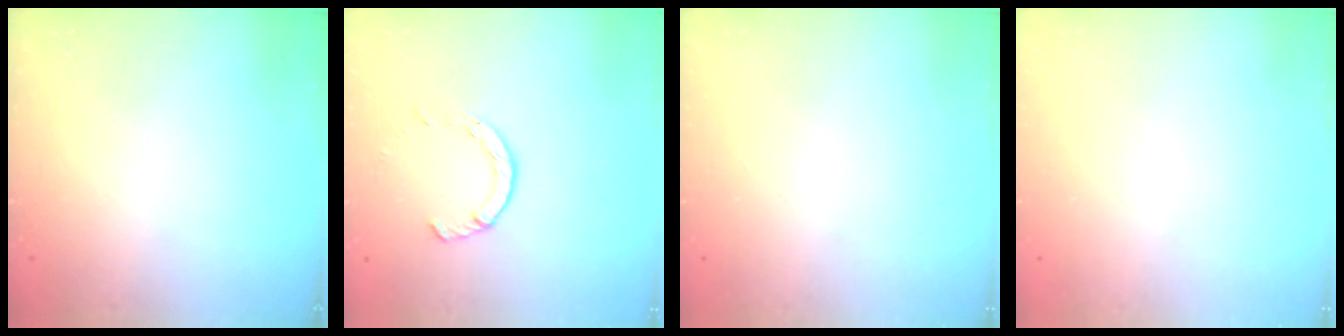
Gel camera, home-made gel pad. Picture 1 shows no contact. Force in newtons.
{"total": 2.4, "press": 2.4, "slide": 0.2}
{"total": 0.0}
{"total": 0.0}